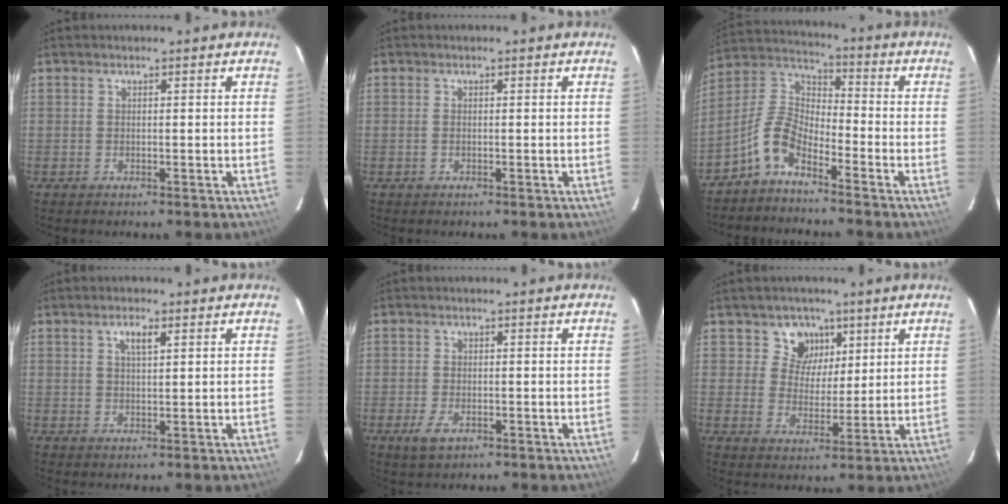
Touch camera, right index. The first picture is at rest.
{"total": 0.0}
{"total": 7.5, "force": [-5.2, 2.8, 4.6], "torque": [-0.108, 0.026, -0.118]}
{"total": 2.6, "force": [1.2, 0.8, 2.1], "torque": [-0.039, 0.005, 0.021]}
{"total": 3.5, "force": [-1.8, 1.8, 2.4], "torque": [-0.055, -0.008, -0.030]}
{"total": 6.2, "force": [3.1, 5.3, 1.0], "torque": [-0.009, -0.001, 0.052]}